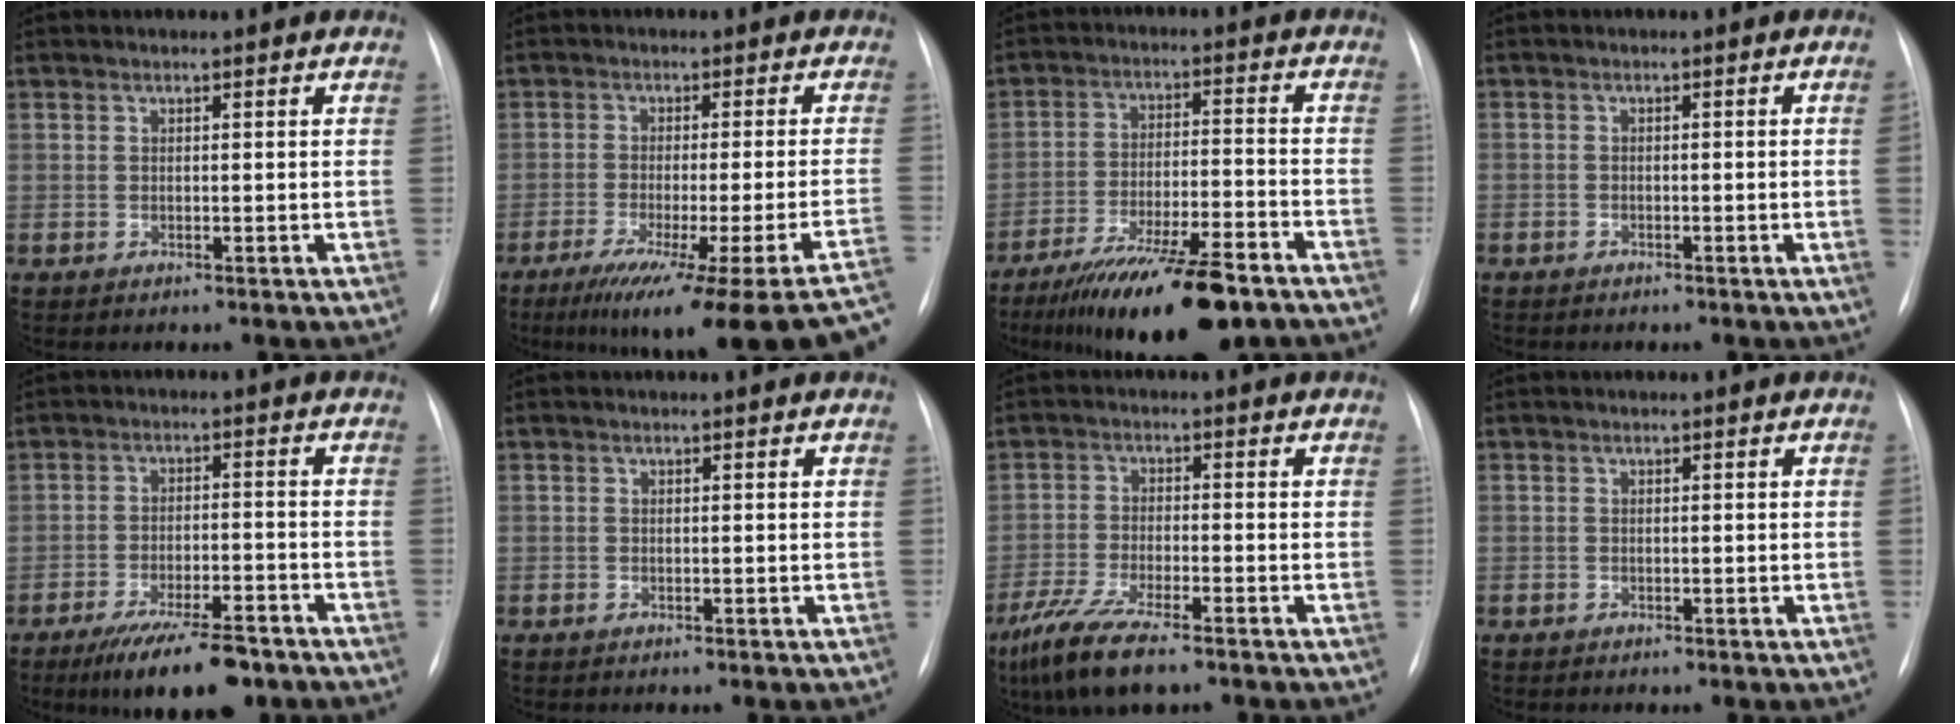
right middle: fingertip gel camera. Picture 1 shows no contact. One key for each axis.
{"total": 23.5, "fx": -18.4, "fy": -1.0, "fz": 14.7, "tx": -0.117, "ty": -0.048, "tz": -0.246}
{"total": 16.8, "fx": -12.3, "fy": 3.0, "fz": 10.9, "tx": -0.164, "ty": -0.015, "tz": -0.202}
{"total": 1.4, "fx": -0.6, "fy": -0.2, "fz": 1.2, "tx": -0.018, "ty": 0.003, "tz": -0.012}
{"total": 11.5, "fx": -8.5, "fy": 3.2, "fz": 7.0, "tx": -0.109, "ty": -0.010, "tz": -0.137}
{"total": 0.6, "fx": -0.4, "fy": 0.5, "fz": -0.1, "tx": -0.001, "ty": 0.004, "tz": -0.007}
{"total": 10.2, "fx": -7.3, "fy": 2.0, "fz": 6.7, "tx": -0.132, "ty": -0.025, "tz": -0.127}
{"total": 0.6, "fx": -0.4, "fy": 0.0, "fz": 0.4, "tx": -0.006, "ty": 0.008, "tz": -0.007}